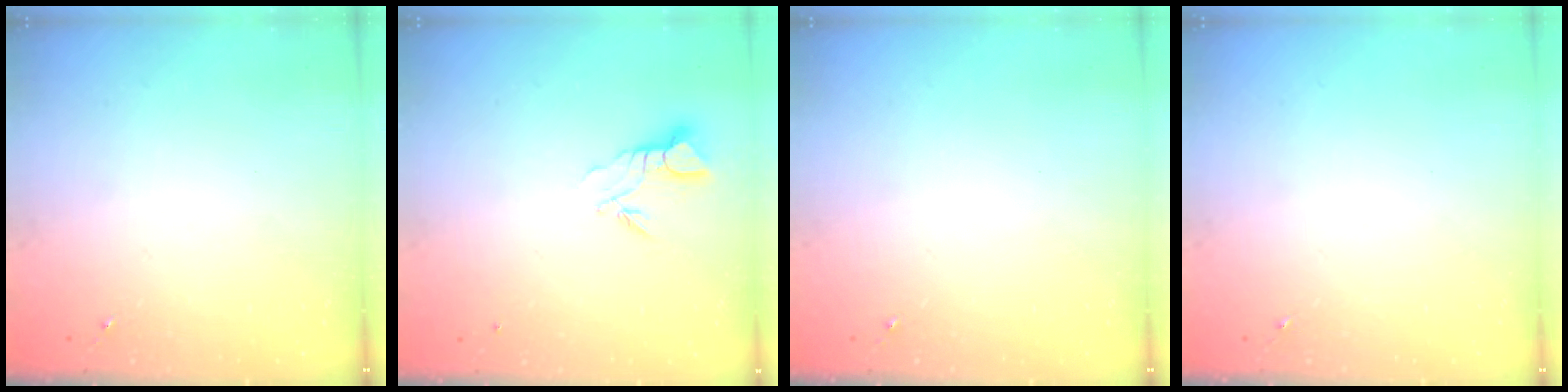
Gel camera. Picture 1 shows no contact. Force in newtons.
{"total": 3.7, "press": 3.7, "slide": 0.1}
{"total": 0.0}
{"total": 0.0}